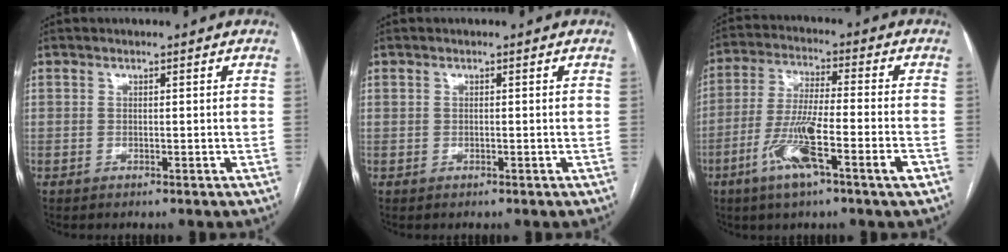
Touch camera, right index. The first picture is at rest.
{"total": 0.0}
{"total": 11.6, "force": [-5.1, 0.5, 10.4], "torque": [-0.198, -0.008, -0.095]}